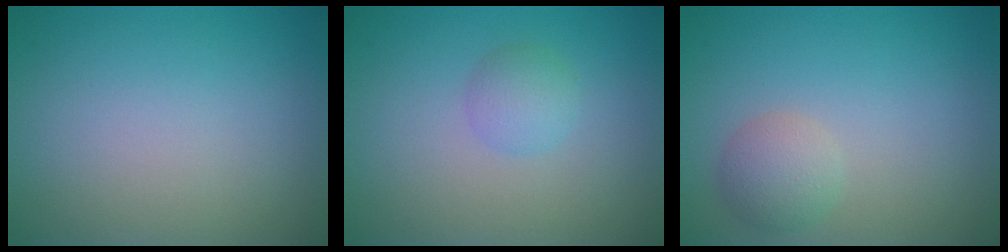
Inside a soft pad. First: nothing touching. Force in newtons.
{"total": 1.8, "press": 1.8, "slide": 0.0}
{"total": 2.3, "press": 2.3, "slide": 0.2}